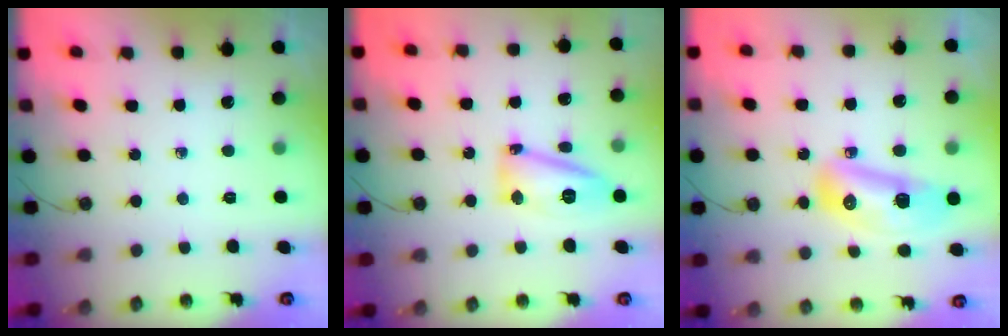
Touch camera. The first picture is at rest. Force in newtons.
{"total": 14.2, "press": 14.1, "slide": 1.4}
{"total": 13.7, "press": 13.6, "slide": 1.7}